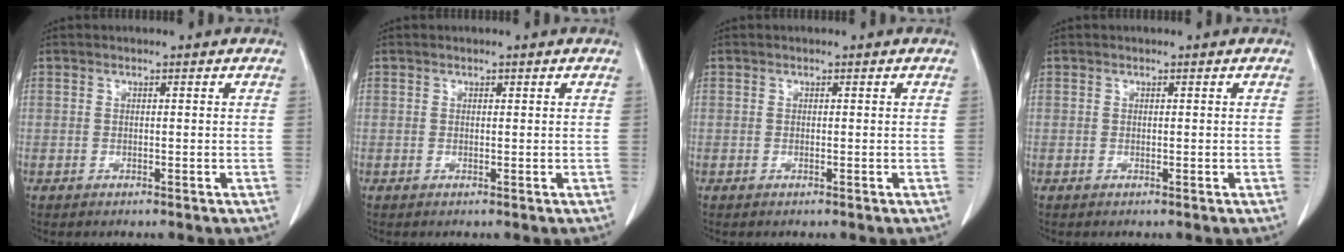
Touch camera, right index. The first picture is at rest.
{"total": 0.0}
{"total": 0.0}
{"total": 0.0}